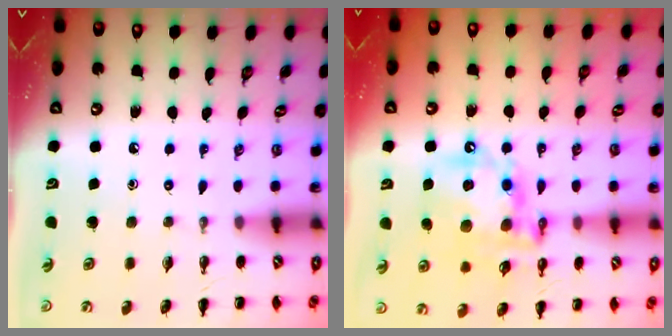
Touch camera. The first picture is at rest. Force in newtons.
{"total": 17.3, "press": 16.9, "slide": 3.5}